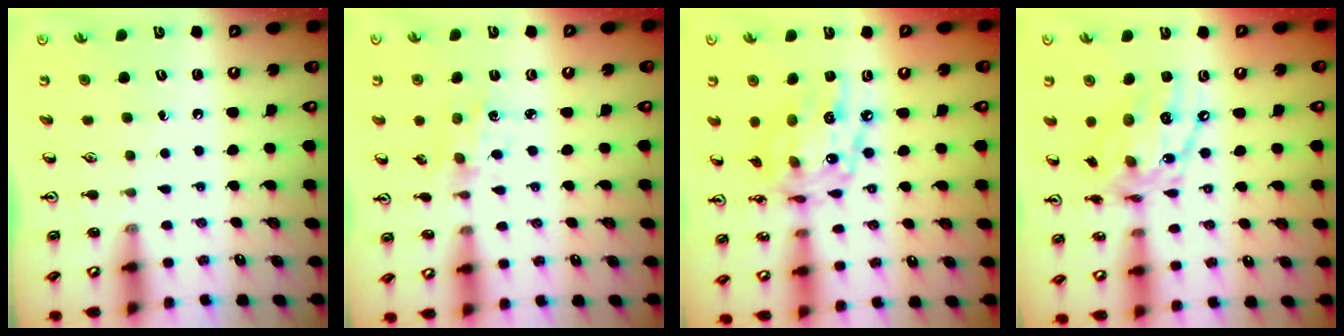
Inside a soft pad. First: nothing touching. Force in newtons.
{"total": 1.7, "press": 1.7, "slide": 0.3}
{"total": 16.2, "press": 16.2, "slide": 1.2}
{"total": 15.3, "press": 15.3, "slide": 1.0}